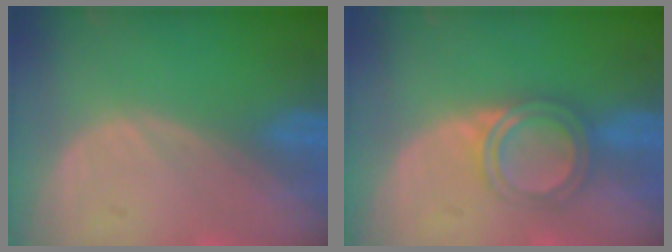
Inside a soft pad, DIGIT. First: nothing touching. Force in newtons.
{"total": 4.9, "press": 4.4, "slide": 2.1}